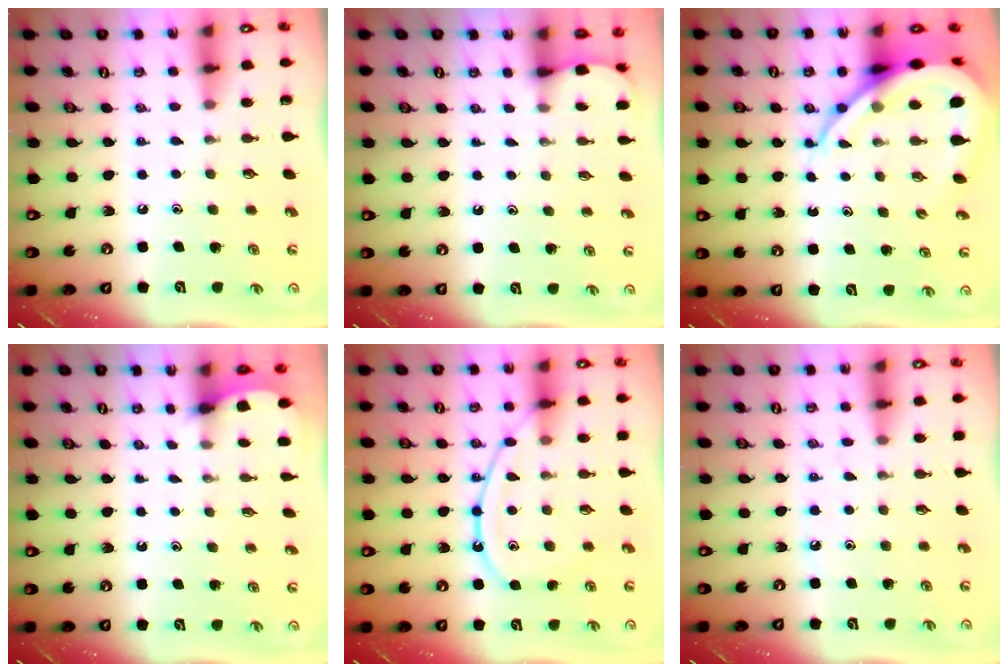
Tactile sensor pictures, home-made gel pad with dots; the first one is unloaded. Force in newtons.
{"total": 1.3, "press": 1.3, "slide": 0.1}
{"total": 12.9, "press": 12.8, "slide": 1.5}
{"total": 1.0, "press": 0.9, "slide": 0.1}
{"total": 13.3, "press": 13.2, "slide": 1.3}
{"total": 5.9, "press": 5.9, "slide": 0.7}